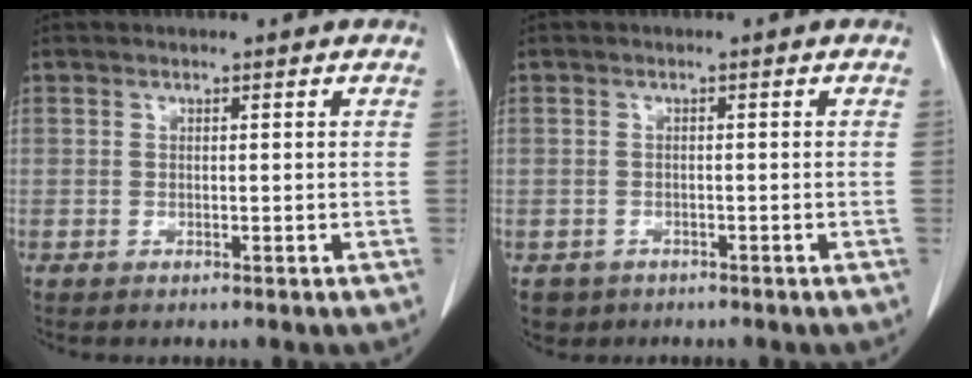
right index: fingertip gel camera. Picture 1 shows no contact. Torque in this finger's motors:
{"motor_torque": [-0.24, -0.05, -0.61, -0.15]}